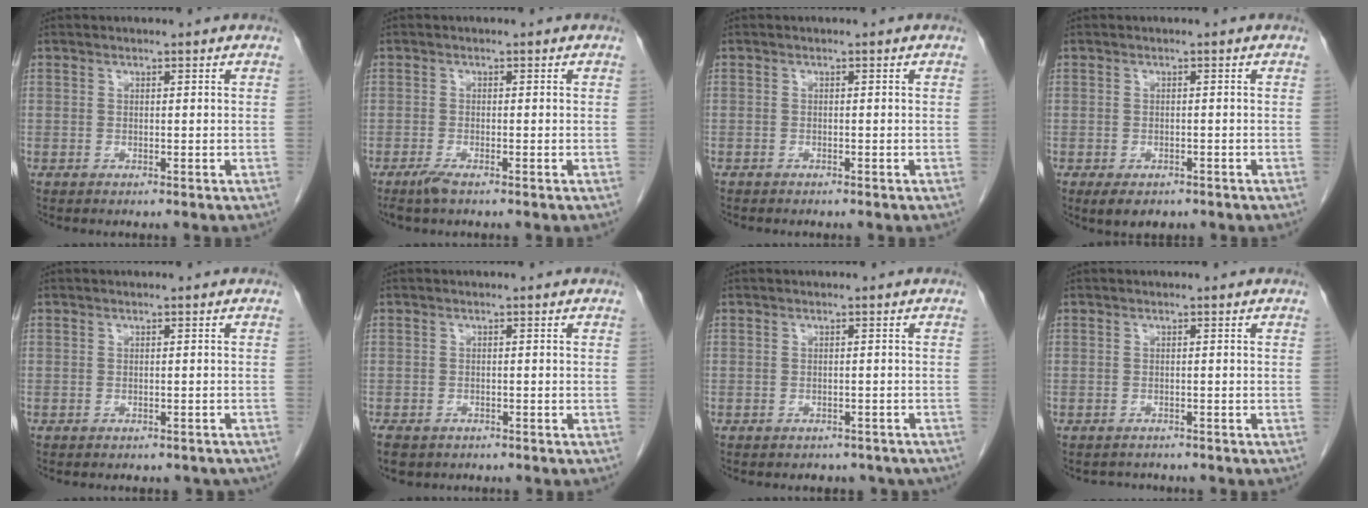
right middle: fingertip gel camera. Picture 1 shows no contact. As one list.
[{"total": 1.8, "force": [-1.3, 0.1, 1.2], "torque": [-0.031, -0.005, -0.028]}, {"total": 0.9, "force": [-0.8, 0.3, 0.3], "torque": [-0.010, -0.001, -0.012]}, {"total": 4.3, "force": [-3.0, 2.3, 2.0], "torque": [-0.027, -0.004, -0.038]}, {"total": 4.9, "force": [-4.2, 2.1, 1.4], "torque": [-0.015, 0.005, -0.041]}, {"total": 5.0, "force": [-3.7, 2.7, 2.0], "torque": [-0.034, -0.006, -0.052]}, {"total": 5.1, "force": [-4.3, 2.6, 0.9], "torque": [-0.008, 0.007, -0.041]}, {"total": 1.7, "force": [-1.6, 0.6, -0.3], "torque": [-0.003, -0.005, -0.025]}]